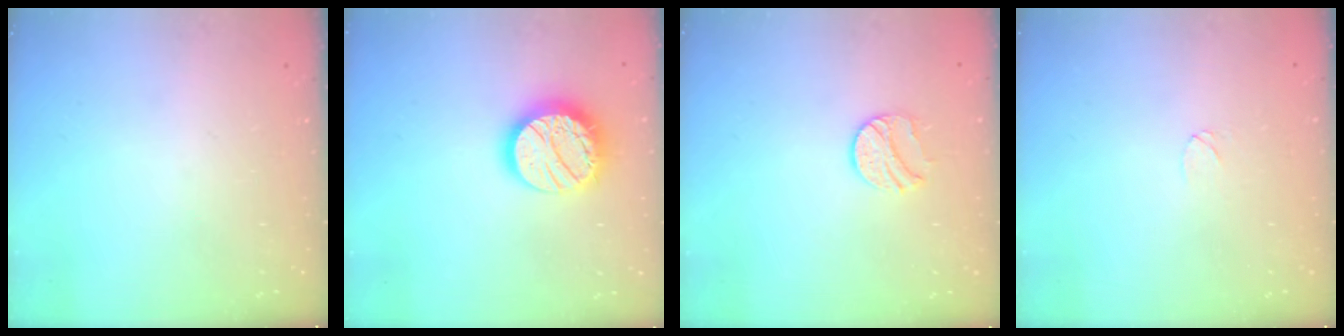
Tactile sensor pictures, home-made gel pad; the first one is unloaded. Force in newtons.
{"total": 17.0, "press": 16.9, "slide": 1.3}
{"total": 8.7, "press": 8.7, "slide": 0.1}
{"total": 3.6, "press": 3.6, "slide": 0.3}